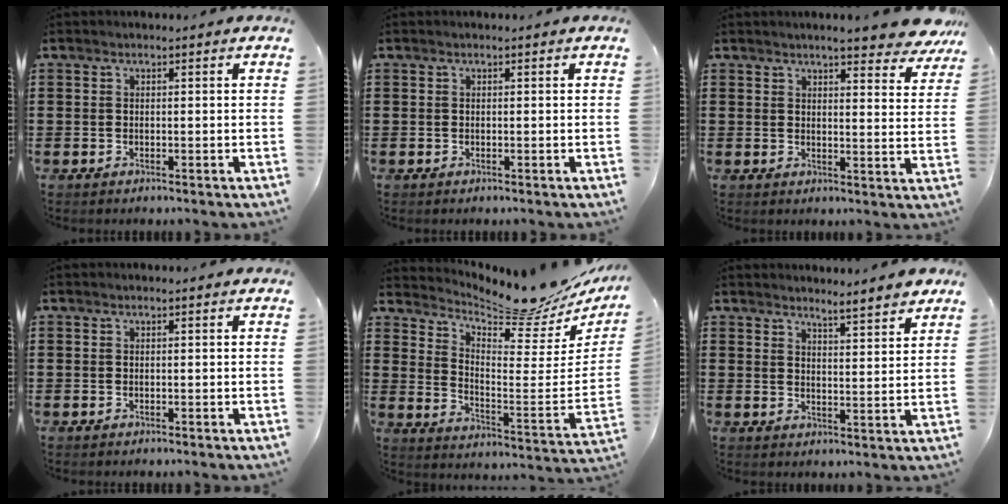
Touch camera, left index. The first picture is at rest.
{"total": 0.0}
{"total": 5.3, "force": [4.8, 0.0, 2.3], "torque": [-0.042, -0.019, 0.083]}
{"total": 0.0}
{"total": 9.2, "force": [8.9, 0.6, 2.3], "torque": [-0.054, -0.079, 0.150]}
{"total": 4.0, "force": [3.9, -0.4, 0.8], "torque": [-0.028, -0.019, 0.069]}